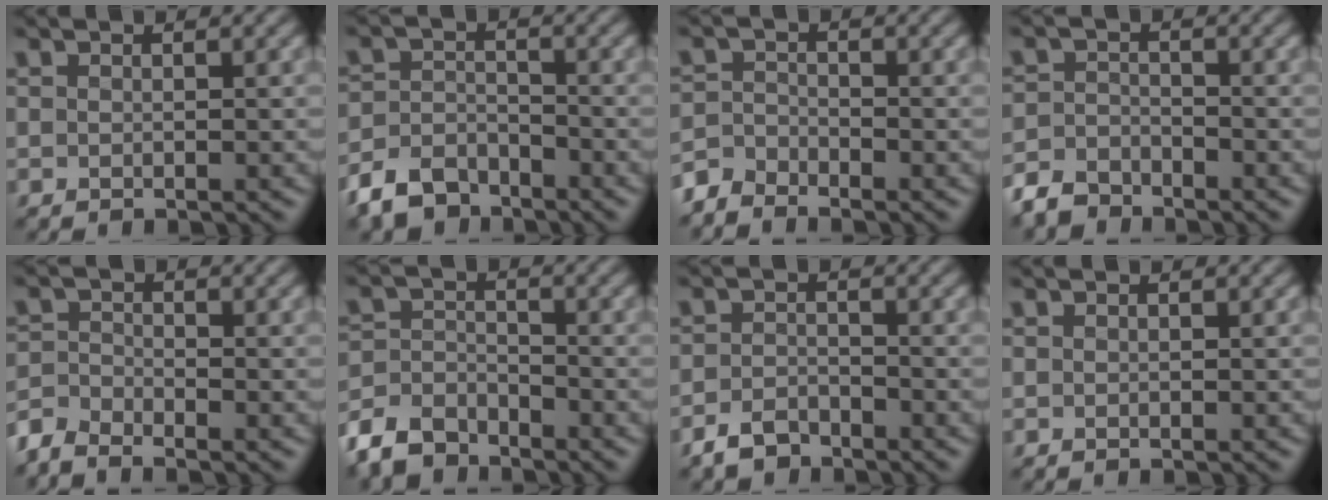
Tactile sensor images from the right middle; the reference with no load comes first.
{"total": 4.1, "force": [-3.5, 1.9, 1.0], "torque": [-0.027, 0.000, -0.074]}
{"total": 2.7, "force": [-2.5, 0.9, 0.4], "torque": [-0.016, 0.002, -0.061]}
{"total": 2.8, "force": [-2.6, 1.0, 0.2], "torque": [-0.009, 0.002, -0.061]}
{"total": 3.3, "force": [-2.9, 1.3, 1.1], "torque": [-0.031, -0.001, -0.069]}
{"total": 4.6, "force": [-4.0, 1.9, 1.0], "torque": [-0.025, -0.005, -0.088]}
{"total": 2.3, "force": [-2.0, 0.9, 0.5], "torque": [-0.013, 0.005, -0.045]}
{"total": 0.0}